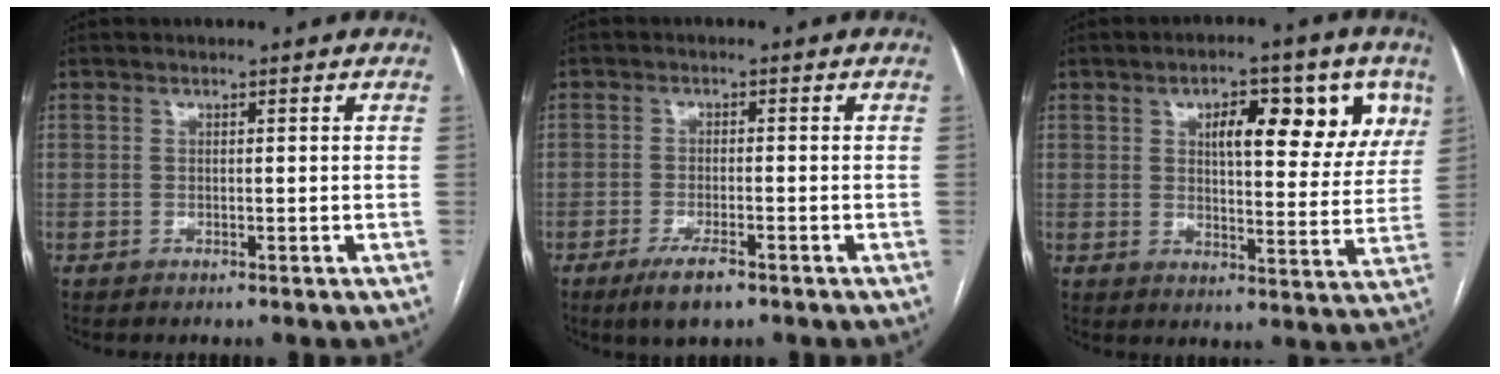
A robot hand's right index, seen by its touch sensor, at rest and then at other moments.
{"total": 4.5, "force": [-3.0, 1.2, 3.2], "torque": [-0.064, -0.006, -0.048]}
{"total": 12.8, "force": [5.9, 4.8, 10.4], "torque": [-0.124, 0.014, 0.081]}